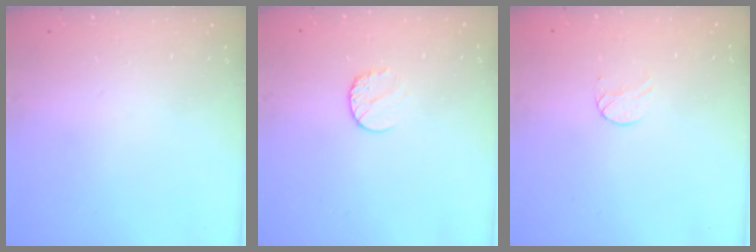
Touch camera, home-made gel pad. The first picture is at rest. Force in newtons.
{"total": 5.0, "press": 5.0, "slide": 0.5}
{"total": 5.7, "press": 5.7, "slide": 0.4}